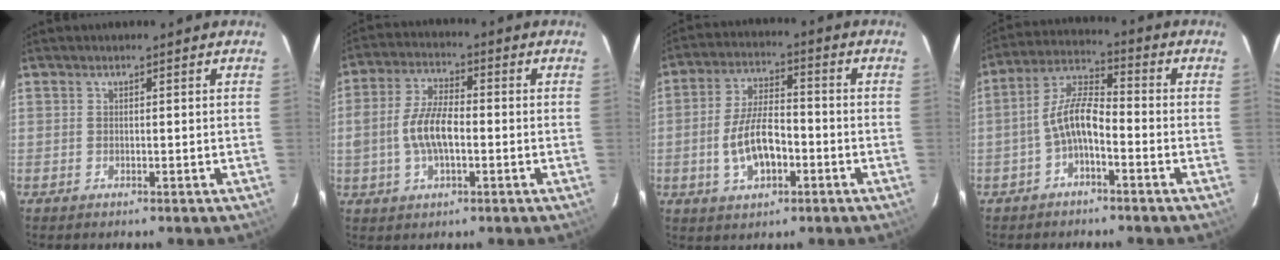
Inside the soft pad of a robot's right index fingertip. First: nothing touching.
{"total": 9.0, "force": [-1.4, 4.2, 7.8], "torque": [-0.159, 0.009, -0.026]}
{"total": 10.1, "force": [-3.0, 4.8, 8.3], "torque": [-0.168, 0.005, -0.045]}
{"total": 7.4, "force": [-3.0, 2.6, 6.3], "torque": [-0.135, 0.019, -0.058]}